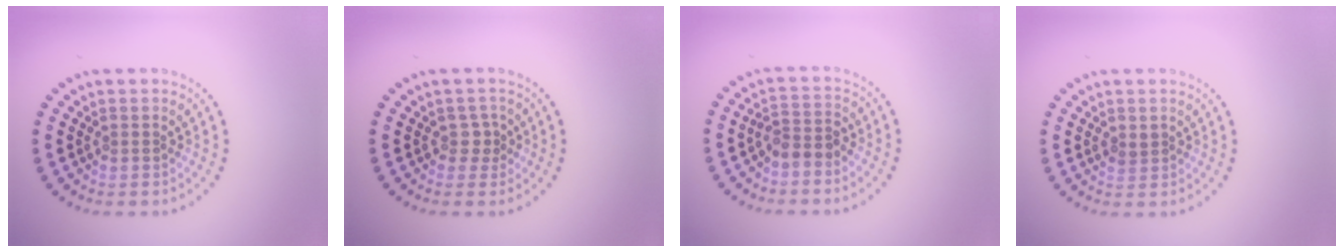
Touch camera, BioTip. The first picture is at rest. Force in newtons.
{"total": 1.2, "press": 0.9, "slide": 0.8}
{"total": 2.1, "press": 1.8, "slide": 1.0}
{"total": 1.0, "press": 0.9, "slide": 0.4}